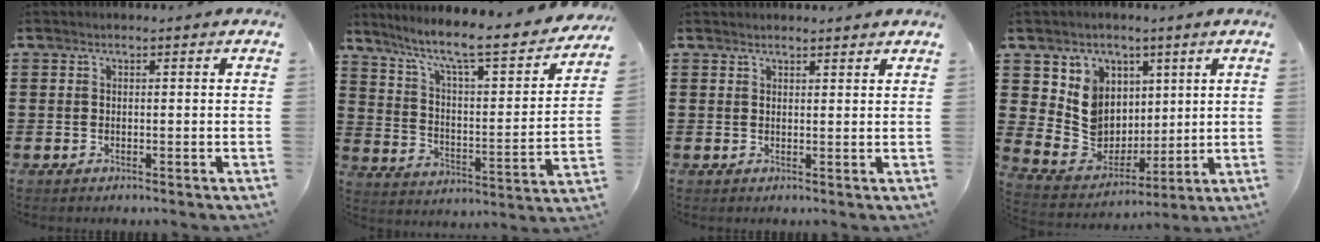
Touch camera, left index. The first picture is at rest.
{"total": 7.6, "force": [5.9, 0.7, 4.8], "torque": [-0.109, -0.049, 0.088]}
{"total": 1.4, "force": [1.4, 0.1, 0.0], "torque": [-0.004, 0.001, 0.026]}
{"total": 9.6, "force": [2.7, 8.9, 2.5], "torque": [-0.082, -0.022, 0.060]}